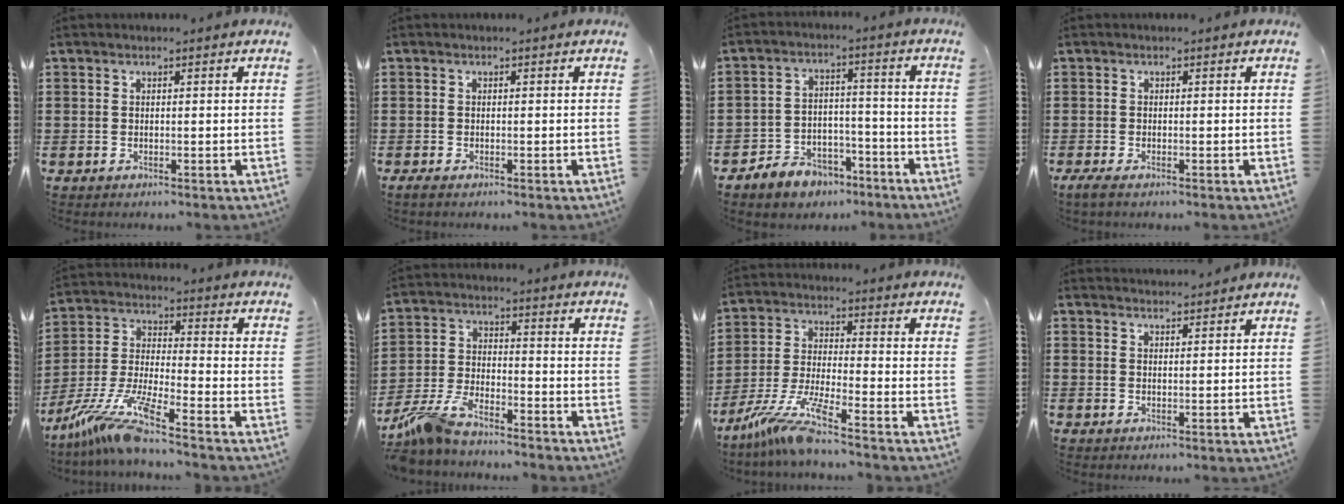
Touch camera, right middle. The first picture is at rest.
{"total": 0.8, "force": [-0.7, 0.3, 0.3], "torque": [-0.010, -0.003, -0.014]}
{"total": 5.6, "force": [-5.0, 2.4, 0.4], "torque": [-0.012, 0.022, -0.099]}
{"total": 1.4, "force": [-1.0, 0.4, 0.9], "torque": [-0.027, -0.004, -0.022]}
{"total": 9.9, "force": [-8.0, -0.2, 5.8], "torque": [-0.142, -0.015, -0.168]}
{"total": 7.2, "force": [-6.6, 1.2, 2.7], "torque": [-0.074, 0.000, -0.133]}
{"total": 8.4, "force": [-6.7, -0.3, 5.0], "torque": [-0.120, -0.019, -0.138]}
{"total": 1.9, "force": [1.9, 0.0, 0.0], "torque": [-0.006, 0.001, 0.037]}